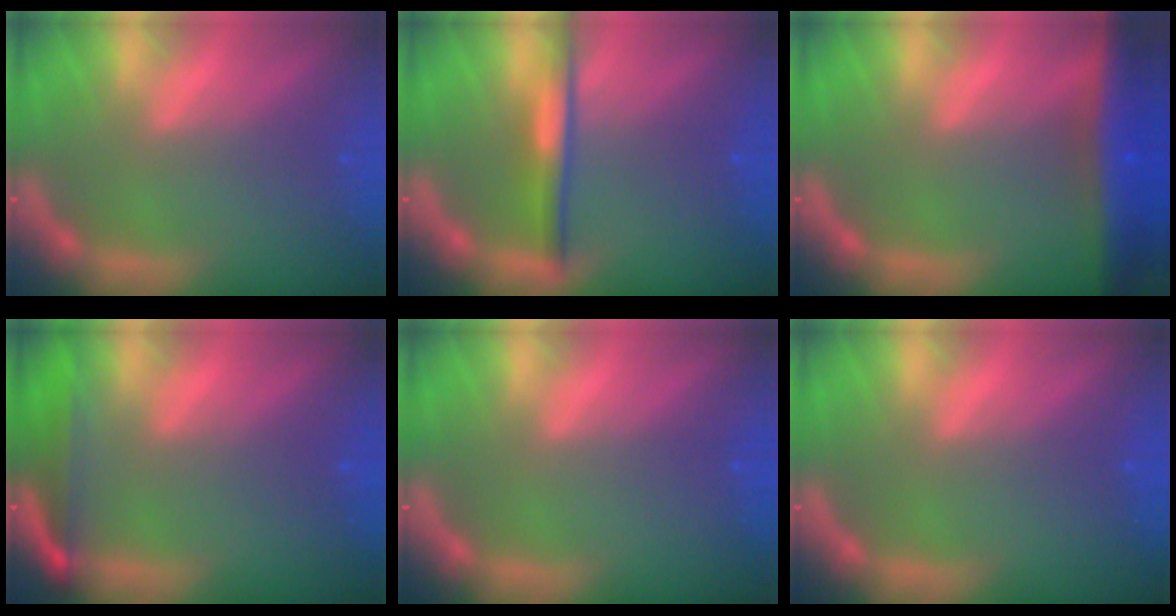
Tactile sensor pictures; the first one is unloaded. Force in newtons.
{"total": 3.4}
{"total": 8.5}
{"total": 4.4}
{"total": 0.0}
{"total": 0.0}